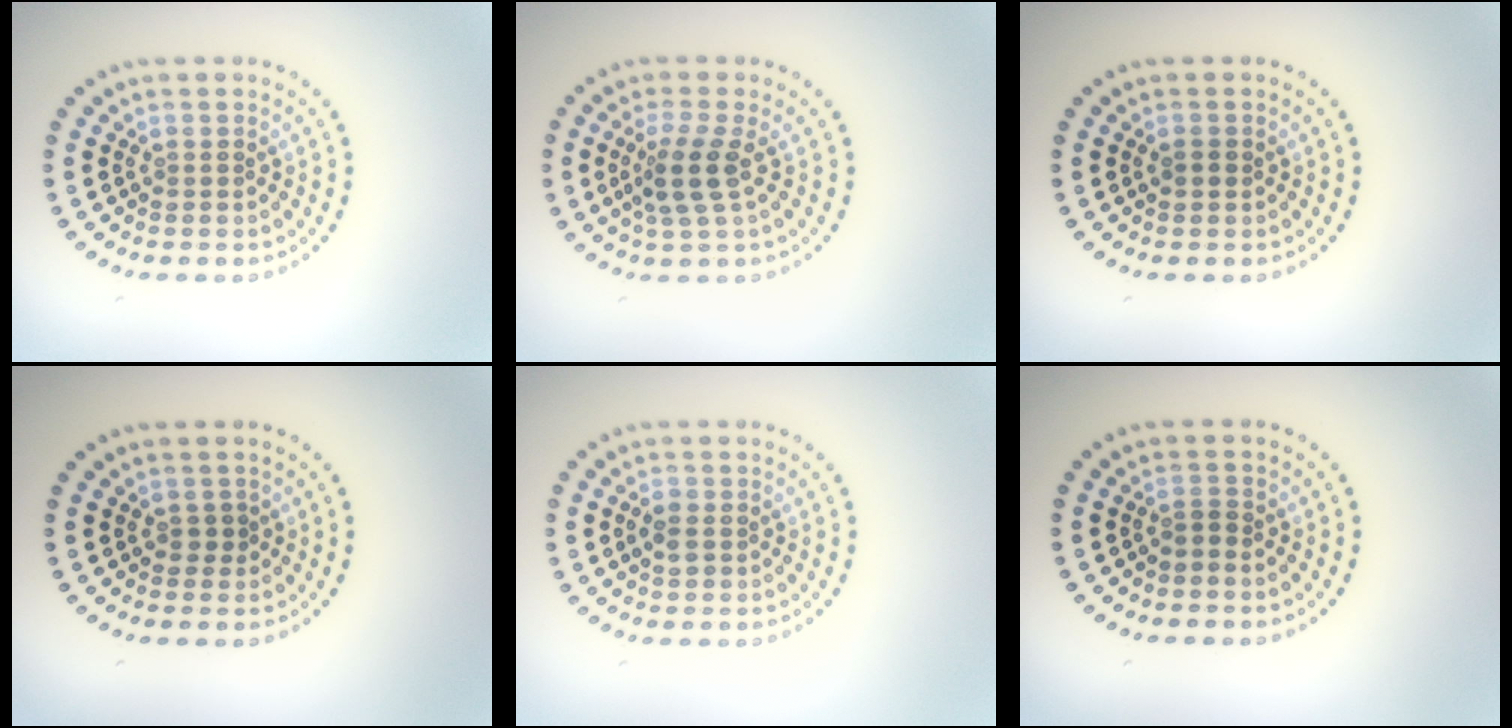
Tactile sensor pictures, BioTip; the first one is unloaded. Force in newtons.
{"total": 3.0, "press": 2.4, "slide": 1.7}
{"total": 0.9, "press": 0.9, "slide": 0.3}
{"total": 0.6, "press": 0.6, "slide": 0.2}
{"total": 1.4, "press": 1.4, "slide": 0.3}
{"total": 0.8, "press": 0.4, "slide": 0.7}